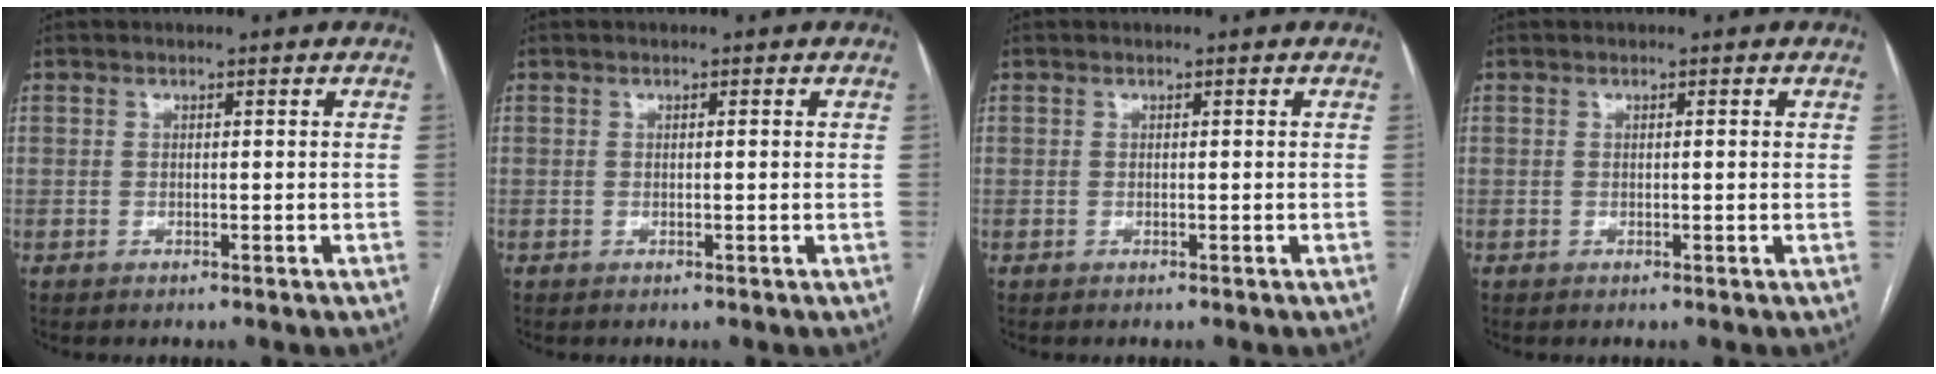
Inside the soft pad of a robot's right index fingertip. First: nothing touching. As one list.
[{"total": 0.5, "force": [0.1, 0.0, 0.5], "torque": [-0.009, 0.003, 0.002]}, {"total": 0.0}, {"total": 0.8, "force": [0.3, 0.1, 0.7], "torque": [-0.012, 0.004, 0.003]}]